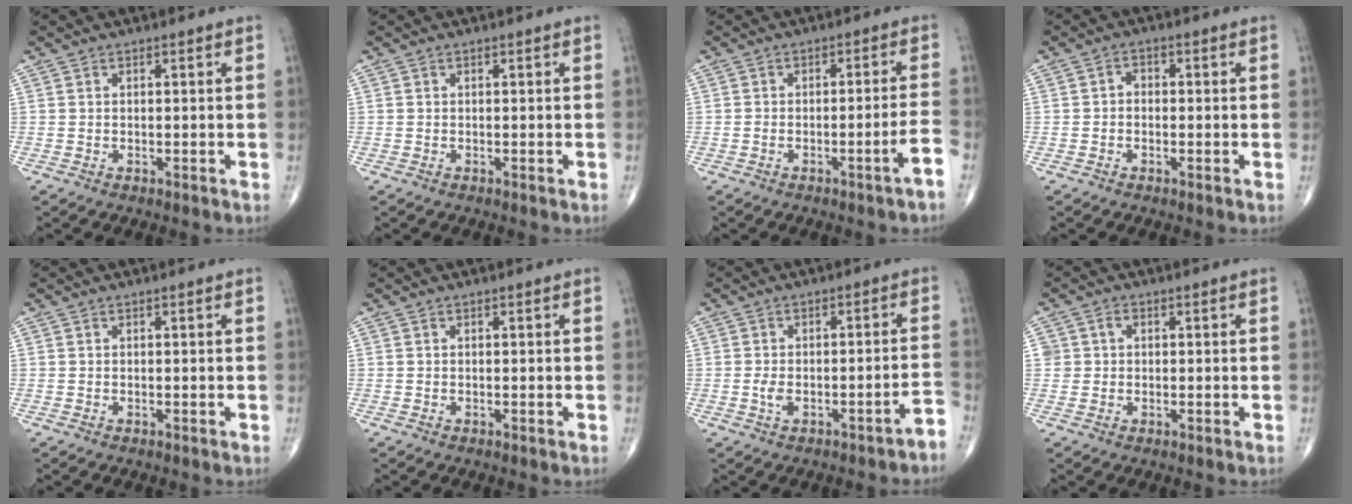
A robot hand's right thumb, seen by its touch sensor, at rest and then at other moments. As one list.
[{"total": 0.0}, {"total": 4.4, "force": [-2.5, -0.4, 3.6], "torque": [-0.058, 0.023, -0.035]}, {"total": 1.8, "force": [-0.3, 1.5, 1.0], "torque": [-0.004, 0.010, -0.011]}, {"total": 0.0}, {"total": 0.0}, {"total": 4.8, "force": [-2.7, 1.8, 3.5], "torque": [-0.042, 0.047, -0.030]}, {"total": 2.5, "force": [0.3, 2.4, 0.6], "torque": [0.005, 0.003, 0.005]}]